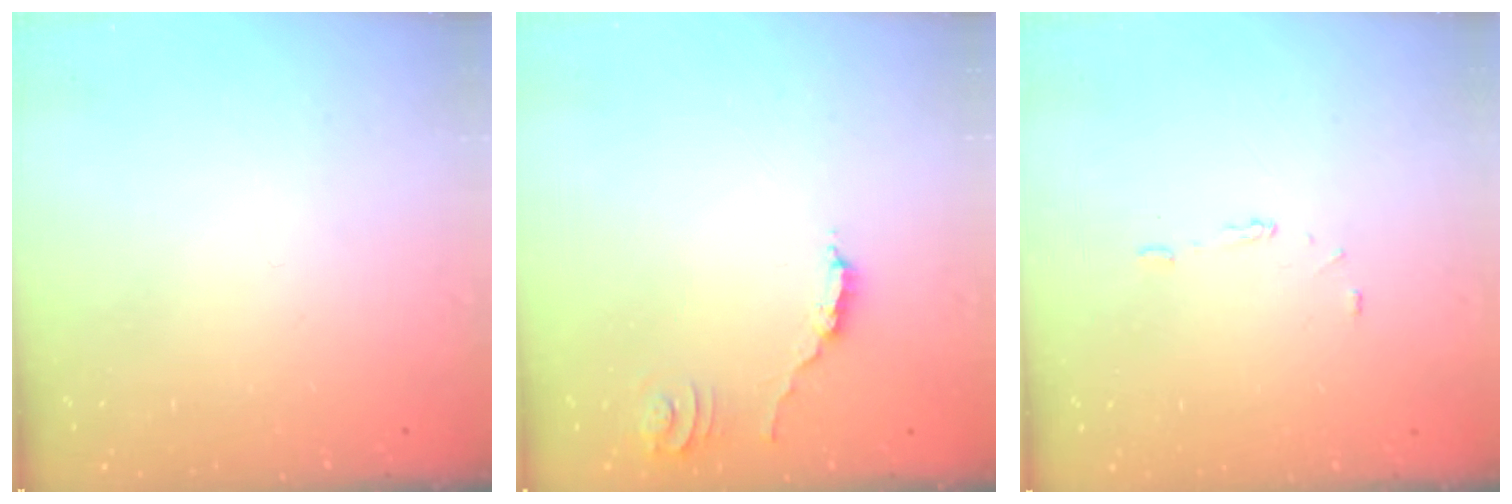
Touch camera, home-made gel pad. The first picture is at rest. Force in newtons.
{"total": 2.0, "press": 2.0, "slide": 0.4}
{"total": 5.9, "press": 5.9, "slide": 0.5}